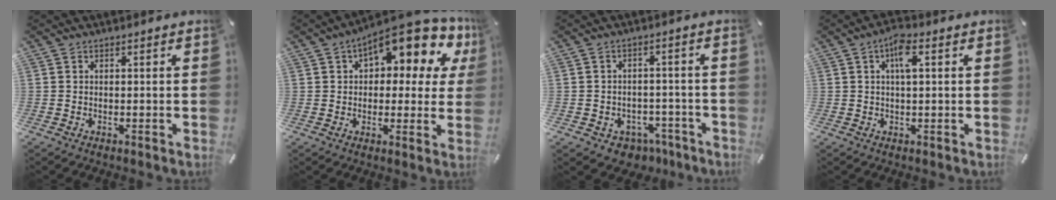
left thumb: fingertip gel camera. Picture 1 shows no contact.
{"total": 13.9, "force": [8.8, 6.0, 9.0], "torque": [-0.134, -0.058, 0.147]}
{"total": 4.2, "force": [-1.8, 3.7, 0.8], "torque": [-0.012, 0.012, -0.034]}
{"total": 5.3, "force": [1.6, 1.8, 4.7], "torque": [-0.090, 0.007, 0.023]}